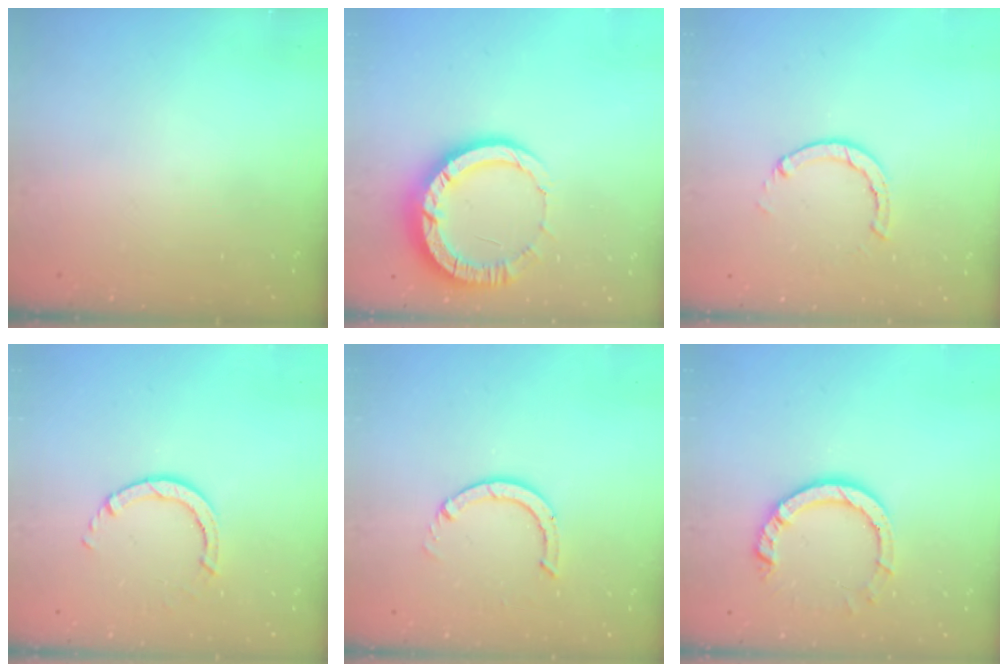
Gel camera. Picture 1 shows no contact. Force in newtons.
{"total": 11.3, "press": 11.2, "slide": 1.2}
{"total": 3.3, "press": 3.2, "slide": 0.4}
{"total": 3.0, "press": 3.0, "slide": 0.4}
{"total": 3.6, "press": 3.6, "slide": 0.3}
{"total": 9.7, "press": 9.7, "slide": 1.1}